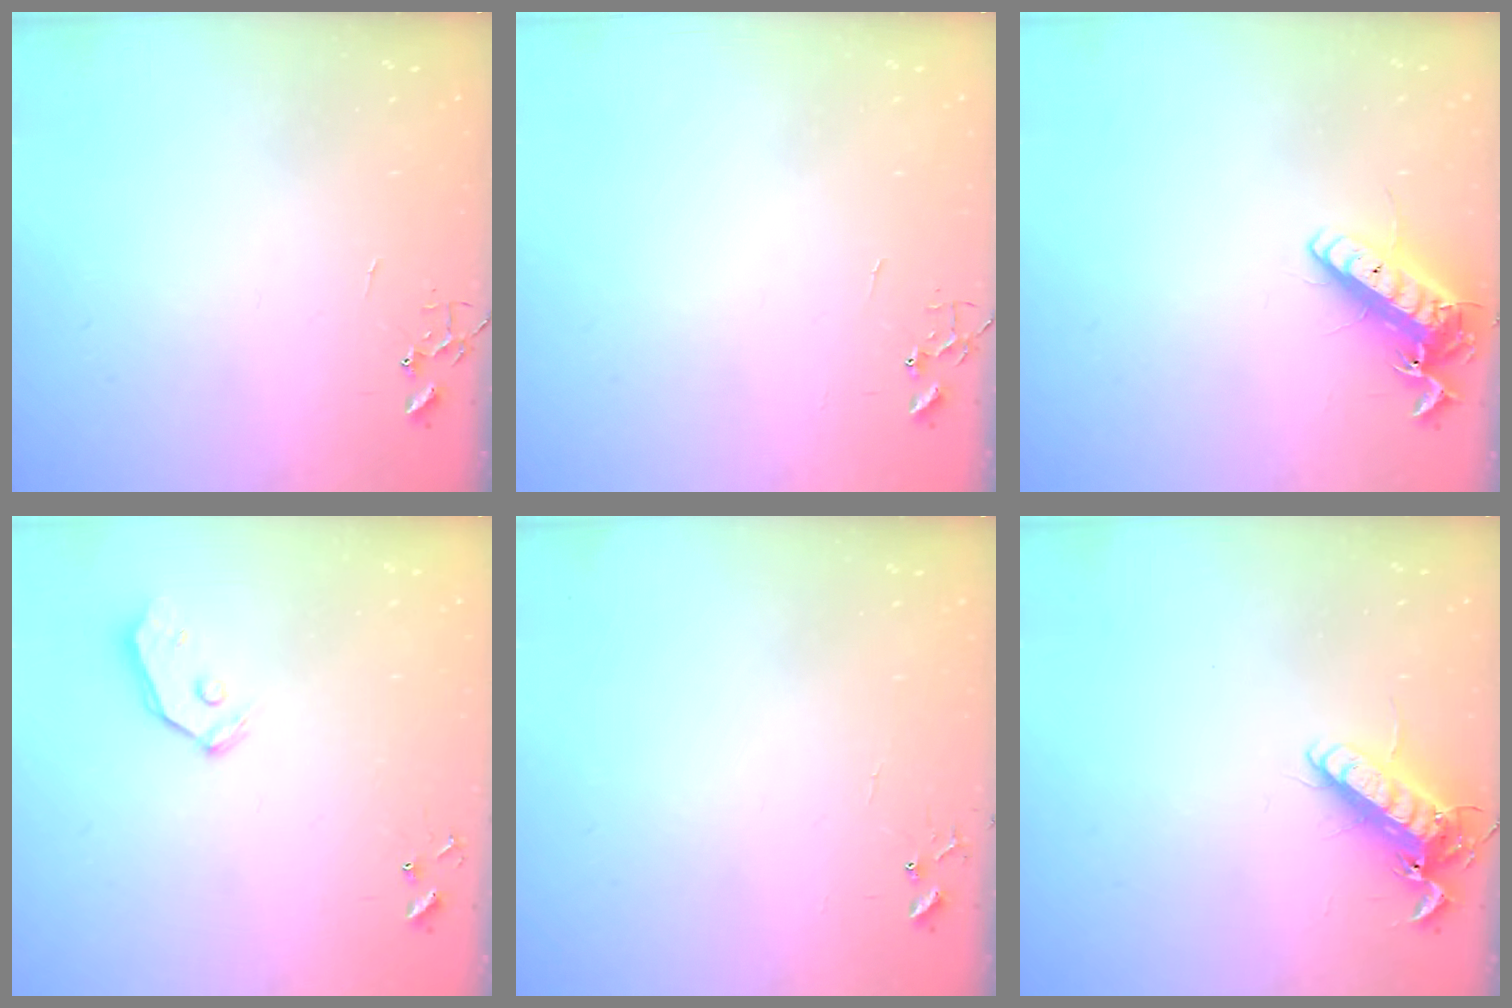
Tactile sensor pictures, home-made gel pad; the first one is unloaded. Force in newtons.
{"total": 0.0}
{"total": 14.0, "press": 13.9, "slide": 2.0}
{"total": 6.3, "press": 6.3, "slide": 0.7}
{"total": 5.6, "press": 5.6, "slide": 0.4}
{"total": 12.8, "press": 12.7, "slide": 1.9}